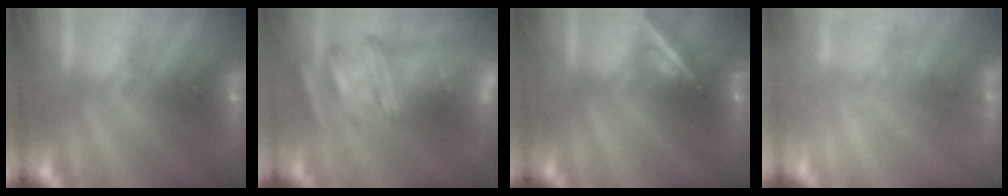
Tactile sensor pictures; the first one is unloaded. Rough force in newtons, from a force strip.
{"total": 9.6}
{"total": 2.1}
{"total": 2.2}